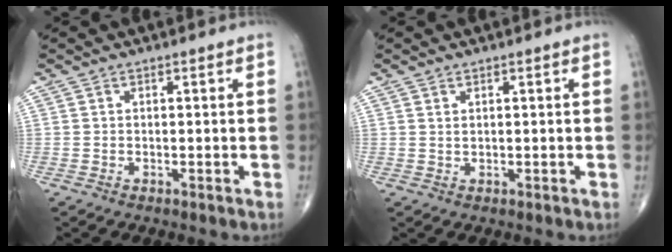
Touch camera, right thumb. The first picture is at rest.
{"total": 0.7, "force": [0.4, 0.2, 0.4], "torque": [-0.008, -0.002, 0.009]}